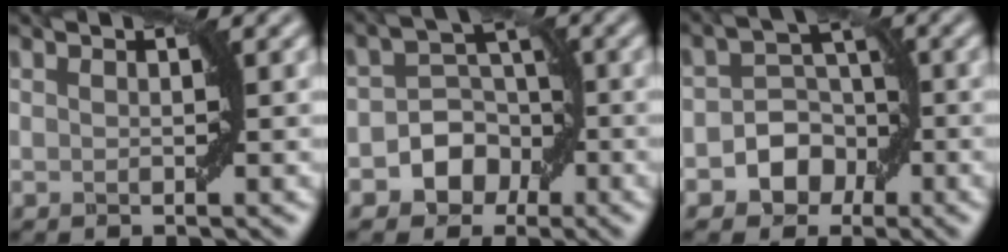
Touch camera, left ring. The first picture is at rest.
{"total": 4.8, "force": [-2.0, 3.9, 1.9], "torque": [0.008, 0.013, -0.053]}
{"total": 4.3, "force": [-1.8, 3.5, 1.9], "torque": [0.005, 0.008, -0.042]}